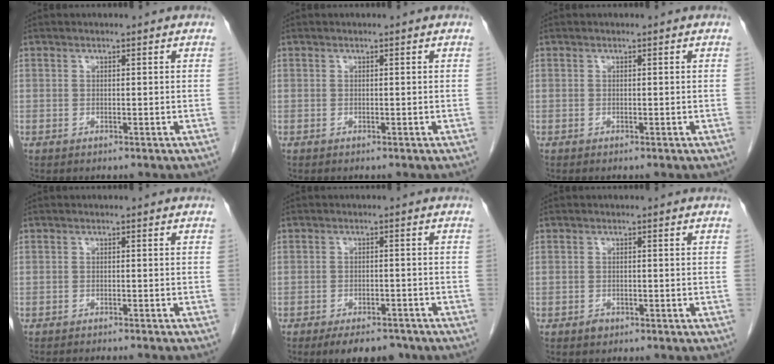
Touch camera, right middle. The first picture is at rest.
{"total": 0.0}
{"total": 0.0}
{"total": 4.4, "force": [-4.0, 0.0, 2.0], "torque": [-0.014, -0.004, -0.053]}
{"total": 6.6, "force": [-5.3, 2.7, 3.0], "torque": [-0.037, 0.000, -0.077]}
{"total": 1.0, "force": [-0.7, 0.6, 0.4], "torque": [-0.005, 0.002, -0.009]}